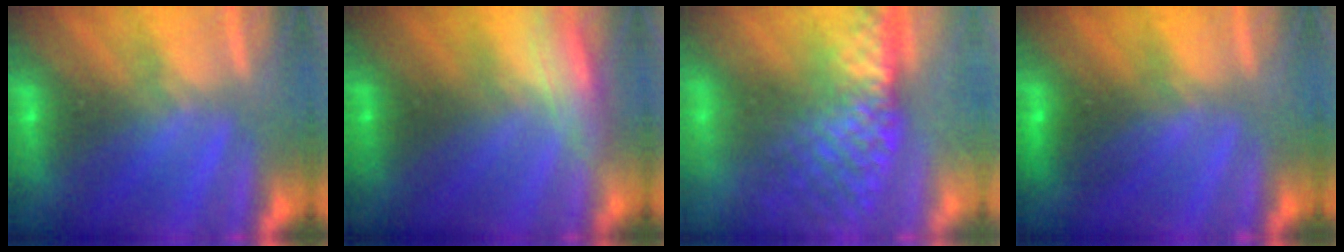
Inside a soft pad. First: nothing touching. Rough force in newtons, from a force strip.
{"total": 2.9}
{"total": 7.4}
{"total": 2.8}